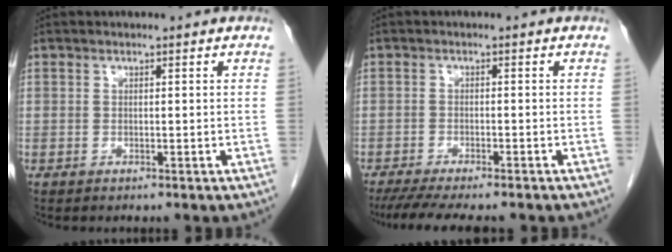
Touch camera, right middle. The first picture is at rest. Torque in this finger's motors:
{"motor_torque": [0.26, -0.16, 0.04, 0.03]}